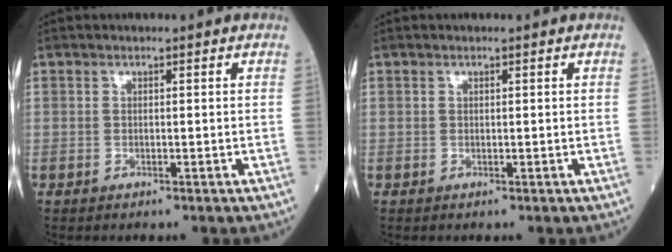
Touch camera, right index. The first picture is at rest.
{"total": 0.0}